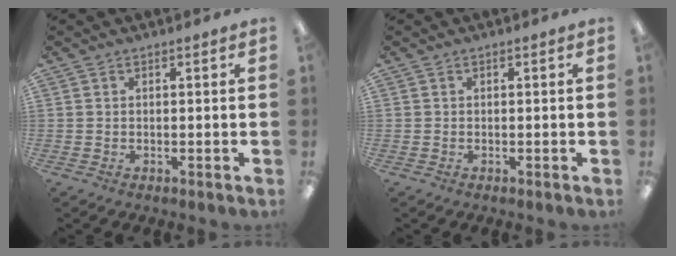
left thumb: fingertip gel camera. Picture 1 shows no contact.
{"total": 0.0}